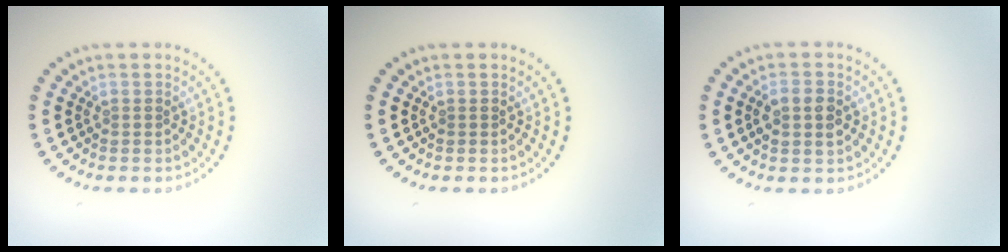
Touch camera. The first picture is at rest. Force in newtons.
{"total": 0.0}
{"total": 2.5, "press": 2.5, "slide": 0.3}